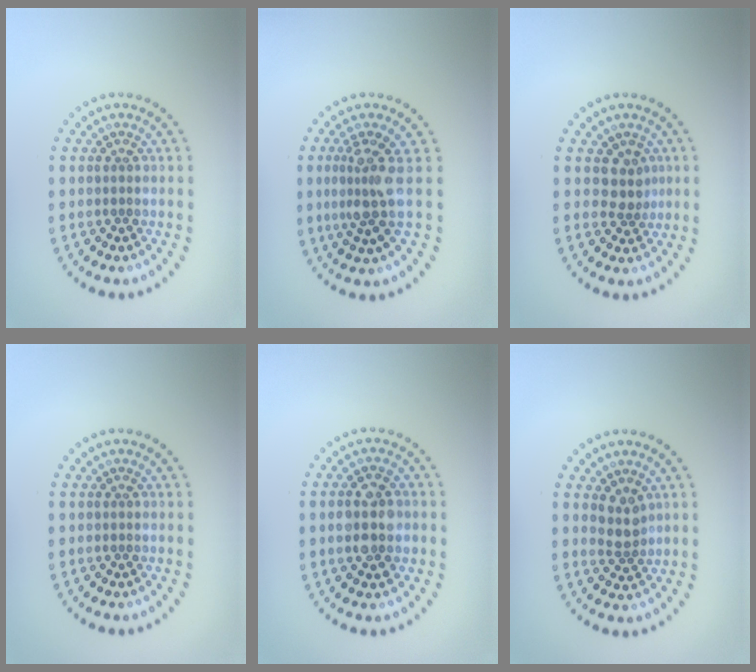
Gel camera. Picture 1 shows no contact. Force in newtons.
{"total": 3.3, "press": 2.6, "slide": 2.0}
{"total": 2.1, "press": 1.6, "slide": 1.4}
{"total": 0.0}
{"total": 4.0, "press": 4.0, "slide": 0.1}
{"total": 2.2, "press": 1.8, "slide": 1.2}